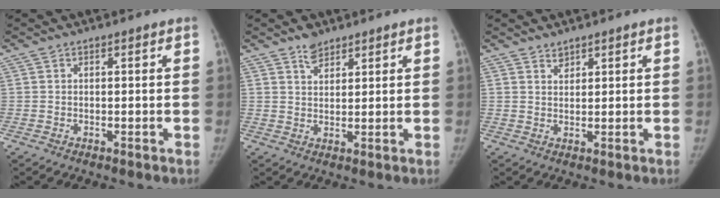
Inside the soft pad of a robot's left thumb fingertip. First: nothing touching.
{"total": 3.1, "force": [2.4, 1.7, 1.0], "torque": [-0.003, -0.016, 0.044]}
{"total": 1.5, "force": [1.3, 0.7, 0.1], "torque": [0.011, -0.011, 0.022]}